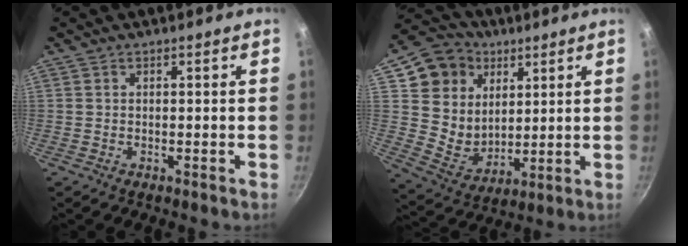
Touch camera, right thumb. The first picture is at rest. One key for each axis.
{"total": 14.7, "fx": 6.1, "fy": 12.2, "fz": 5.6, "tx": -0.062, "ty": -0.018, "tz": 0.118}